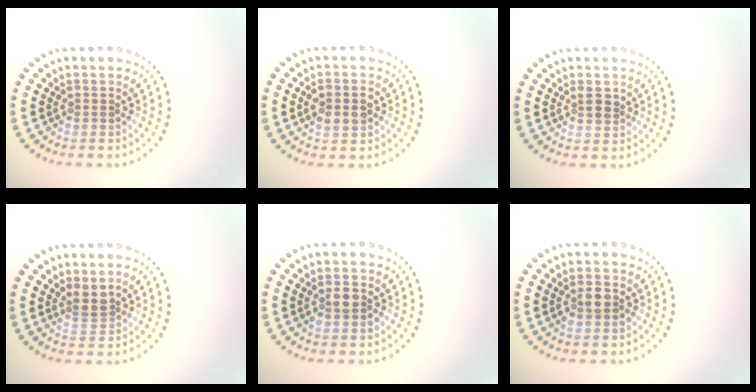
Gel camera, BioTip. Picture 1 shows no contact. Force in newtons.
{"total": 2.4, "press": 2.4, "slide": 0.1}
{"total": 1.5, "press": 1.4, "slide": 0.5}
{"total": 2.1, "press": 1.6, "slide": 1.4}
{"total": 2.5, "press": 2.5, "slide": 0.2}
{"total": 2.5, "press": 2.5, "slide": 0.3}